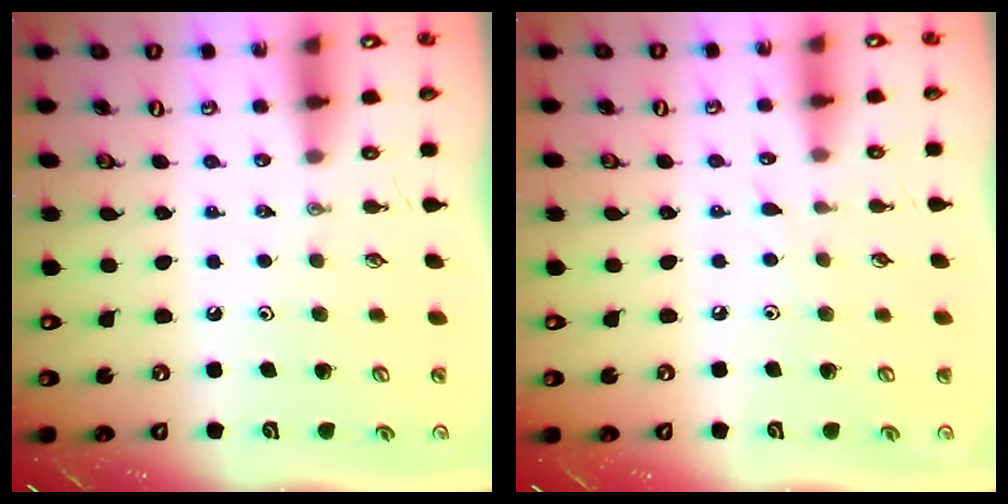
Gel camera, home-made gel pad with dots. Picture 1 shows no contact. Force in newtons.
{"total": 2.9, "press": 2.9, "slide": 0.4}